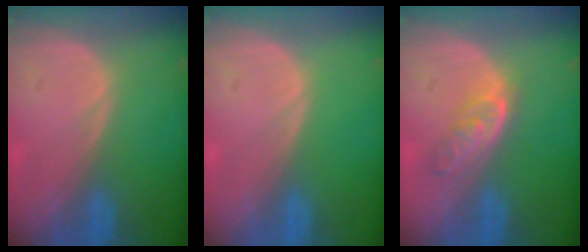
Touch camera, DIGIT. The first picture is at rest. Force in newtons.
{"total": 0.0}
{"total": 4.9, "press": 4.3, "slide": 2.2}